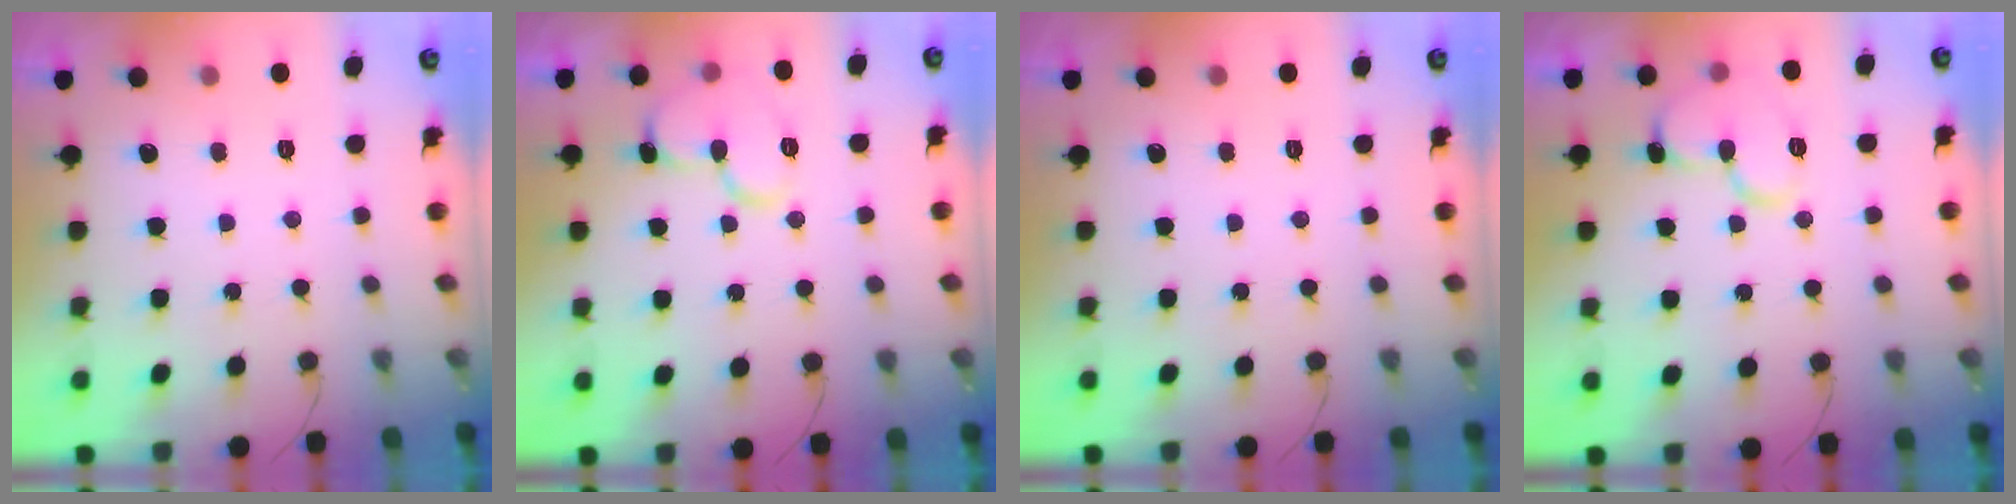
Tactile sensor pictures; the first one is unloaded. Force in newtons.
{"total": 11.4, "press": 11.3, "slide": 1.2}
{"total": 0.0}
{"total": 11.4, "press": 11.3, "slide": 1.2}